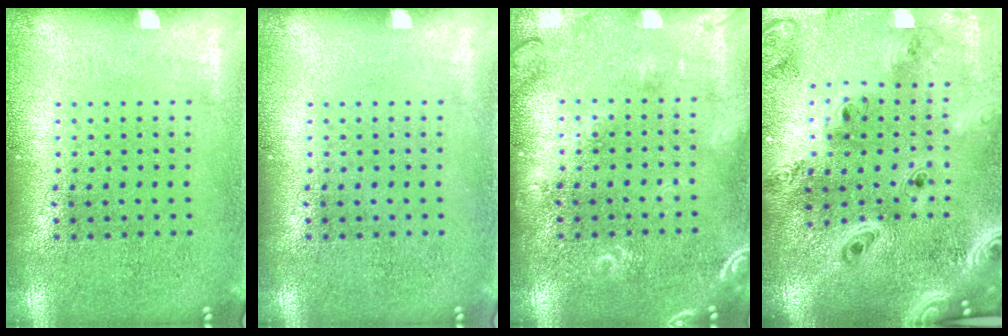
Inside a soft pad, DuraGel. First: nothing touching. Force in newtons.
{"total": 0.0}
{"total": 2.5, "press": 2.4, "slide": 0.5}
{"total": 3.4, "press": 2.7, "slide": 2.0}